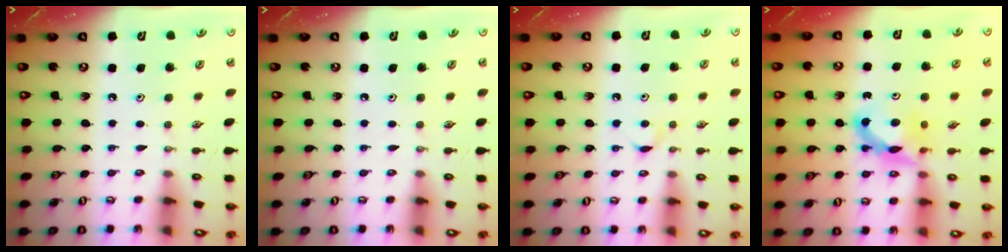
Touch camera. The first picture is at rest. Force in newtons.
{"total": 0.0}
{"total": 4.2, "press": 4.2, "slide": 0.5}
{"total": 7.7, "press": 7.6, "slide": 0.8}